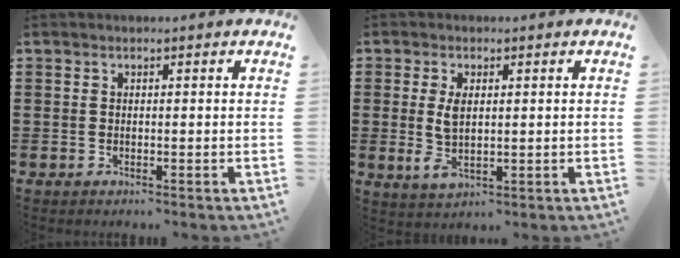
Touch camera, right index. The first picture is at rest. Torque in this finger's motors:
{"motor_torque": [1.75, 0.39, 0.64, 0.16]}